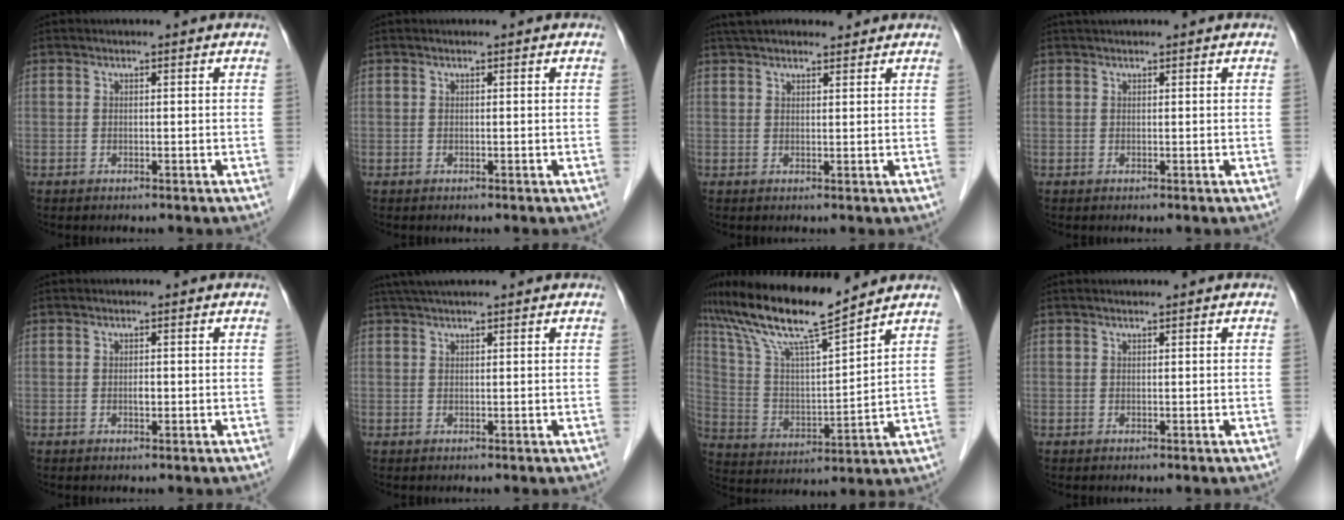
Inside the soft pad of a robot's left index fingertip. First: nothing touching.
{"total": 0.0}
{"total": 8.6, "force": [7.4, 2.1, 3.7], "torque": [-0.054, 0.034, 0.115]}
{"total": 1.5, "force": [1.4, 0.2, 0.6], "torque": [-0.010, 0.024, 0.026]}
{"total": 0.7, "force": [-0.1, 0.3, 0.7], "torque": [-0.013, 0.000, -0.002]}
{"total": 5.0, "force": [4.3, 0.5, 2.6], "torque": [-0.037, 0.035, 0.074]}
{"total": 14.7, "force": [12.4, 0.0, 8.0], "torque": [-0.160, 0.010, 0.233]}
{"total": 0.6, "force": [0.5, -0.1, 0.2], "torque": [-0.008, 0.005, 0.011]}